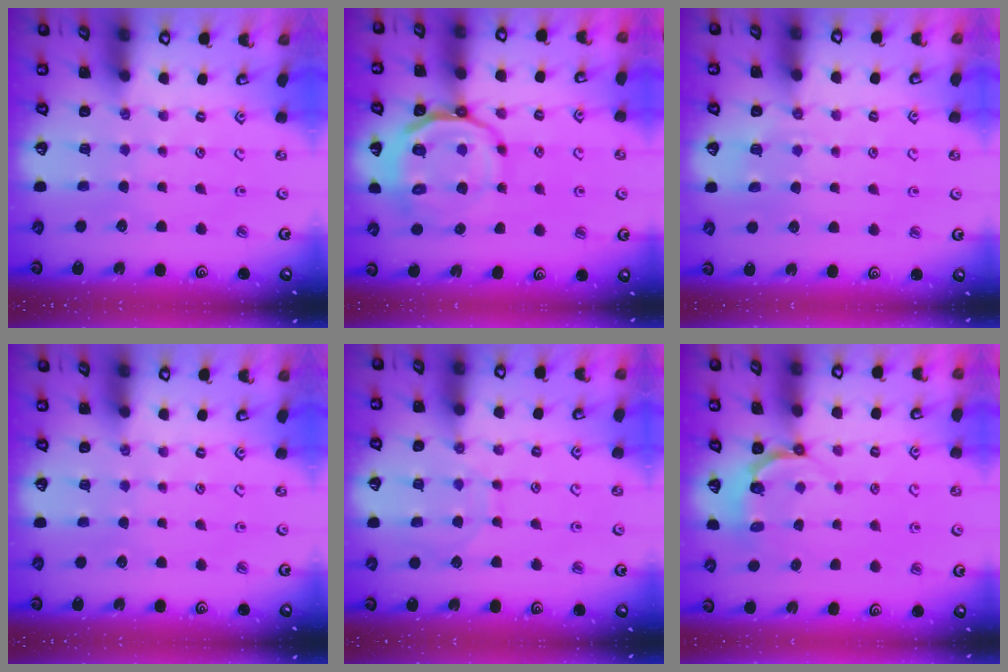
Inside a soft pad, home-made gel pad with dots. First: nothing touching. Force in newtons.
{"total": 15.3, "press": 15.1, "slide": 2.6}
{"total": 2.8, "press": 2.5, "slide": 1.3}
{"total": 0.0}
{"total": 8.3, "press": 8.2, "slide": 0.8}
{"total": 4.5, "press": 3.6, "slide": 2.6}